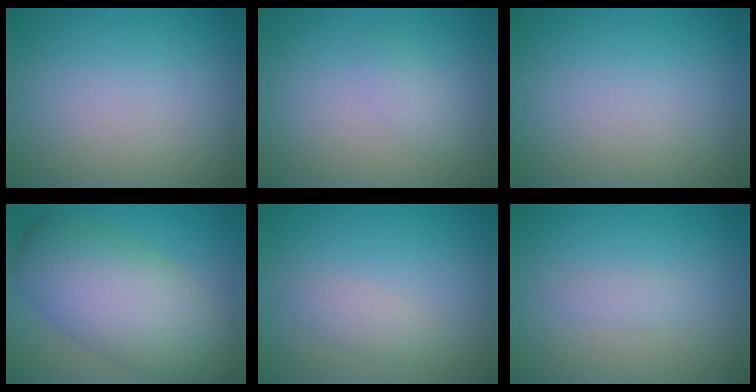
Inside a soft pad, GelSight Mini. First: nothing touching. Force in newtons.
{"total": 1.1, "press": 1.1, "slide": 0.0}
{"total": 0.0}
{"total": 9.3, "press": 9.3, "slide": 0.6}
{"total": 1.4, "press": 1.4, "slide": 0.1}
{"total": 0.9, "press": 0.9, "slide": 0.0}